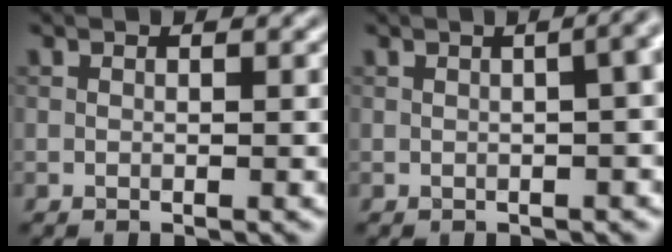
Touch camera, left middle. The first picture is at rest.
{"total": 5.9, "force": [0.6, 3.3, 4.9], "torque": [-0.013, 0.029, -0.014]}